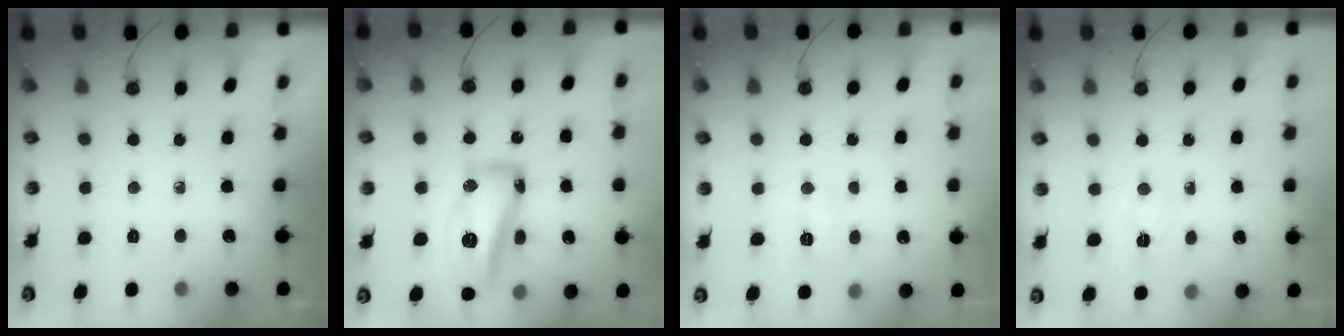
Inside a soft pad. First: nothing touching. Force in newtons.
{"total": 15.9, "press": 15.8, "slide": 1.4}
{"total": 5.8, "press": 5.8, "slide": 0.6}
{"total": 3.1, "press": 3.1, "slide": 0.6}